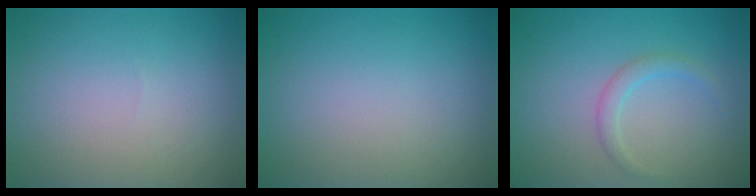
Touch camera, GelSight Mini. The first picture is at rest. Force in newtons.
{"total": 0.0}
{"total": 1.5, "press": 1.5, "slide": 0.1}